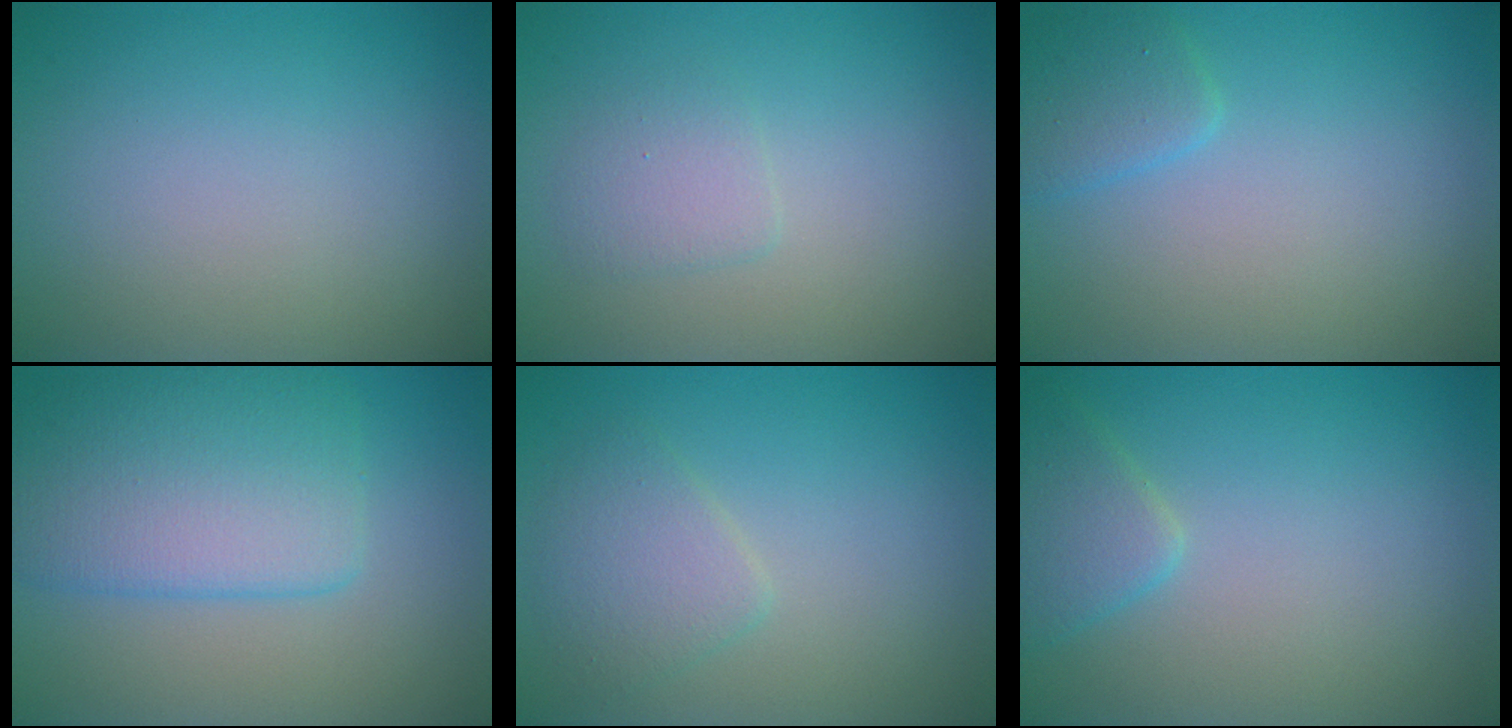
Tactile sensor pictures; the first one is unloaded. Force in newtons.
{"total": 1.6, "press": 1.6, "slide": 0.1}
{"total": 1.9, "press": 1.9, "slide": 0.2}
{"total": 6.5, "press": 6.5, "slide": 0.1}
{"total": 2.6, "press": 2.6, "slide": 0.1}
{"total": 2.5, "press": 2.5, "slide": 0.2}